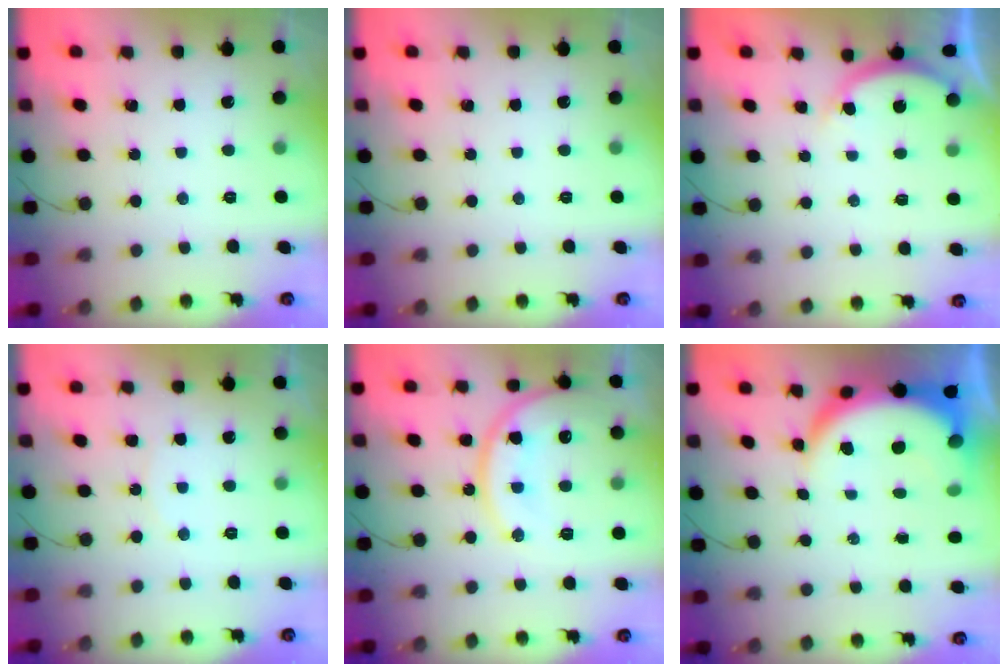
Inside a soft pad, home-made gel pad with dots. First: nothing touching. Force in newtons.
{"total": 0.0}
{"total": 4.0, "press": 4.0, "slide": 0.6}
{"total": 3.4, "press": 3.4, "slide": 0.4}
{"total": 15.7, "press": 15.7, "slide": 1.4}
{"total": 10.2, "press": 10.1, "slide": 1.1}